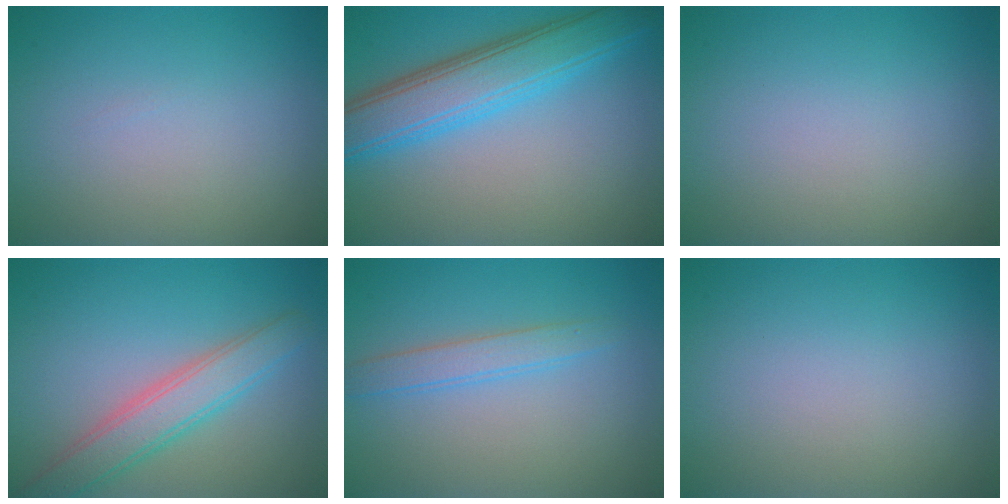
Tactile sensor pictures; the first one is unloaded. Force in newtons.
{"total": 6.7, "press": 6.7, "slide": 0.4}
{"total": 0.0}
{"total": 4.3, "press": 4.2, "slide": 0.4}
{"total": 2.1, "press": 2.1, "slide": 0.1}
{"total": 0.0}